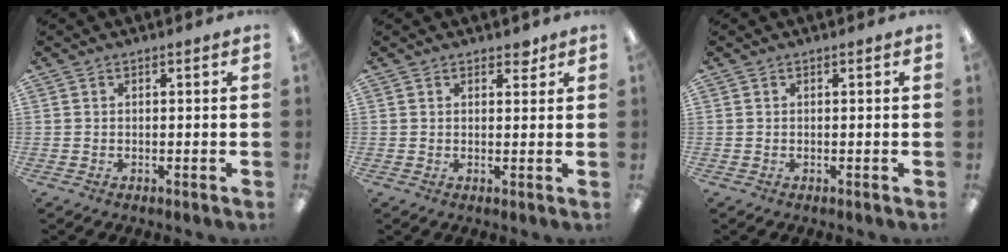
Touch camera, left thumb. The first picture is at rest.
{"total": 2.4, "force": [1.9, 1.1, 0.9], "torque": [0.004, -0.009, 0.030]}
{"total": 0.0}